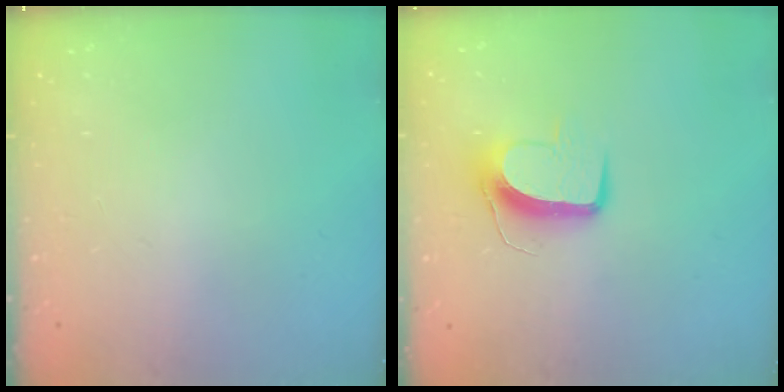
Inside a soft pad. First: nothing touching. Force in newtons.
{"total": 9.8, "press": 9.8, "slide": 0.8}